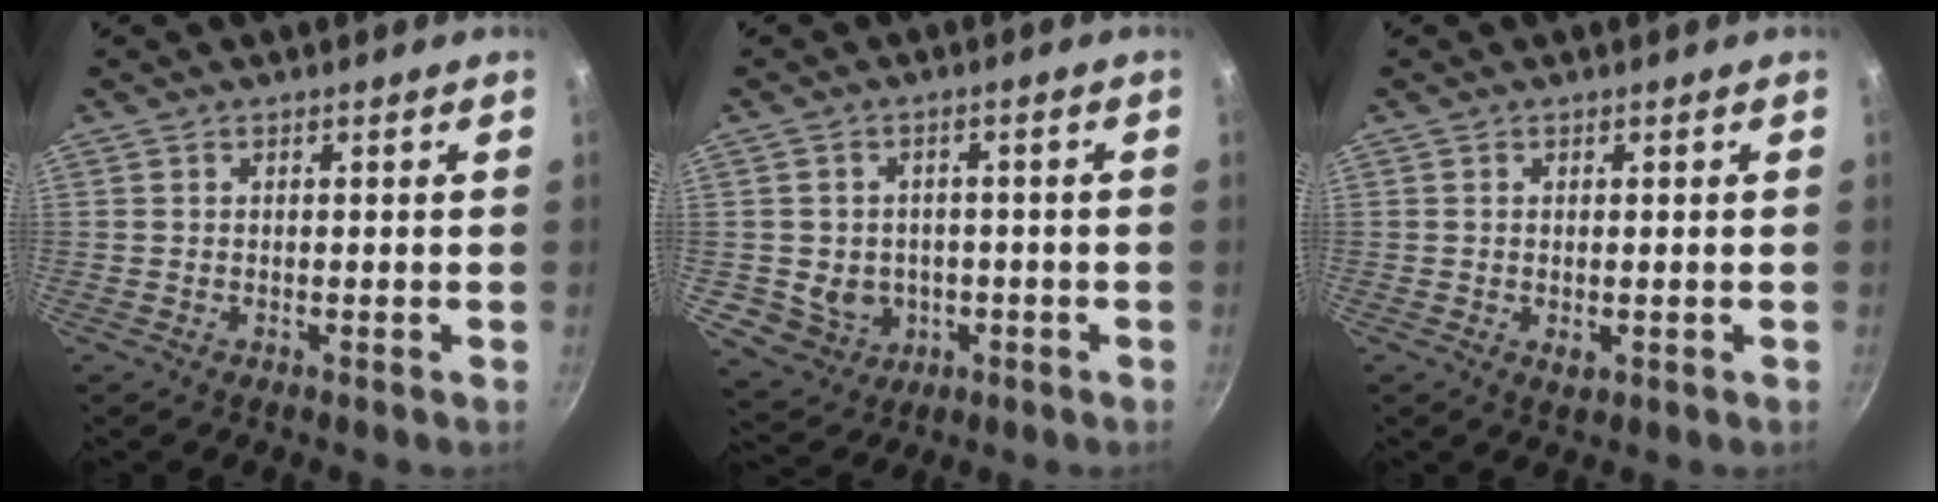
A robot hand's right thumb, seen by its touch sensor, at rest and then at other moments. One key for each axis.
{"total": 7.5, "fx": -1.5, "fy": 6.8, "fz": 2.9, "tx": -0.030, "ty": 0.017, "tz": -0.004}
{"total": 1.8, "fx": -0.3, "fy": 1.0, "fz": 1.5, "tx": -0.024, "ty": -0.004, "tz": -0.002}